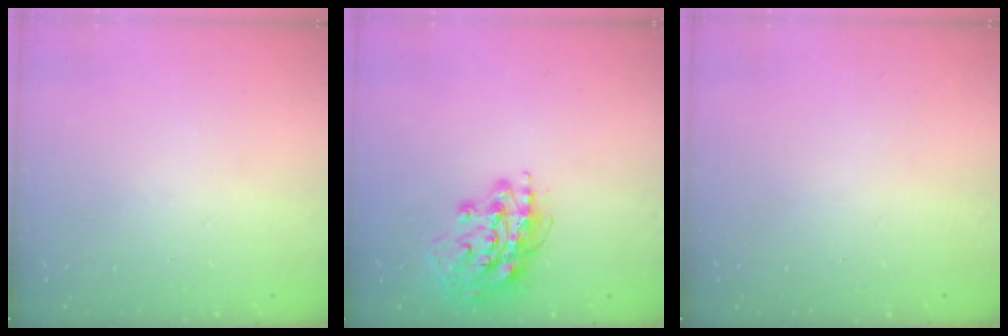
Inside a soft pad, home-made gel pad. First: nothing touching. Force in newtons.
{"total": 14.9, "press": 14.8, "slide": 1.5}
{"total": 0.0}